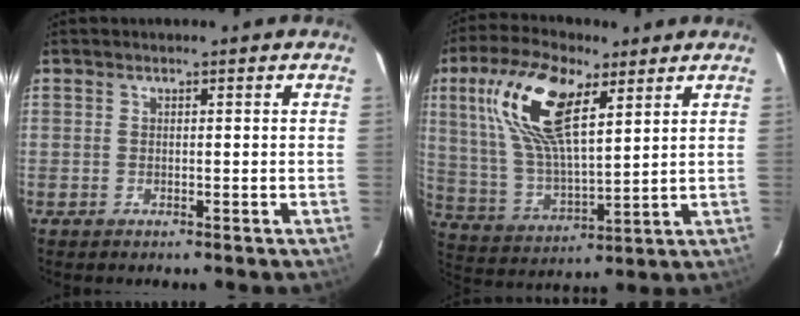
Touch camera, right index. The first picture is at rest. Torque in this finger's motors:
{"motor_torque": [0.71, 0.18, 0.61, 0.21]}